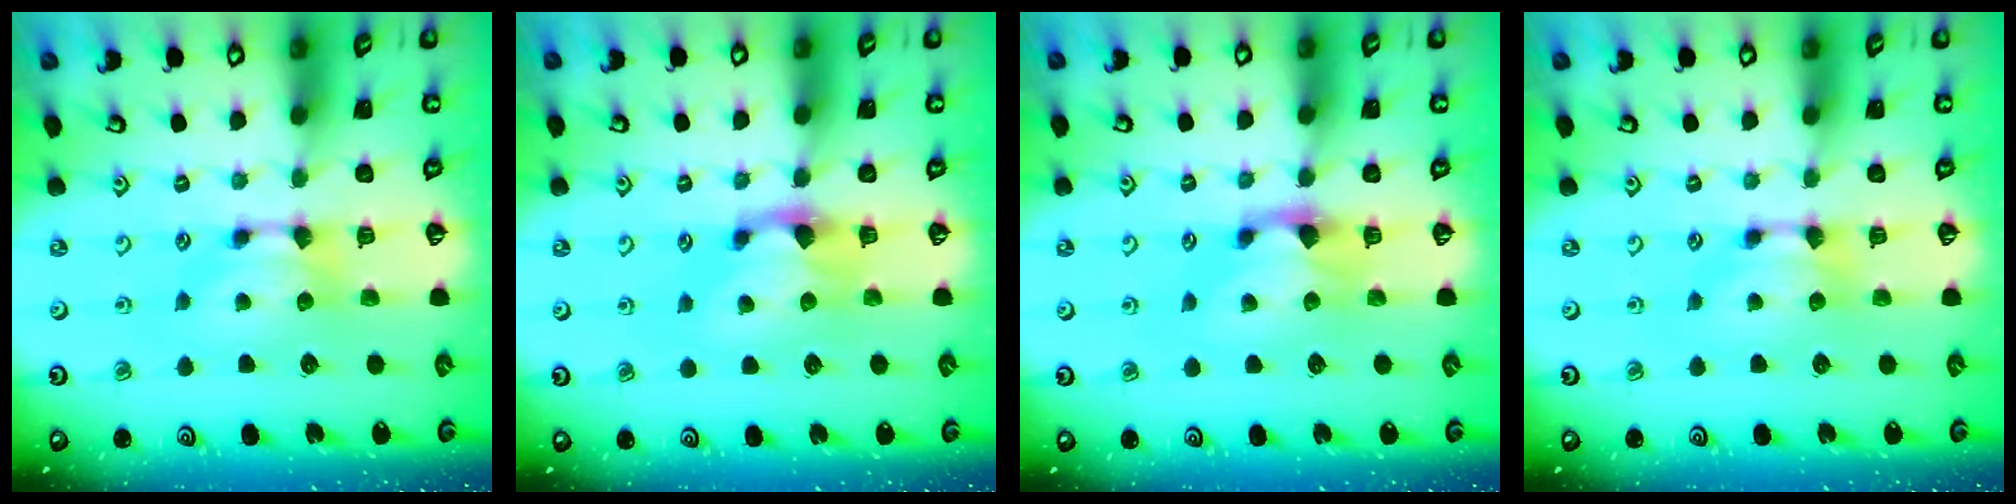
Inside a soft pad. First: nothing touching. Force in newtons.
{"total": 1.1, "press": 0.6, "slide": 0.9}
{"total": 0.7, "press": 0.4, "slide": 0.6}
{"total": 0.0}